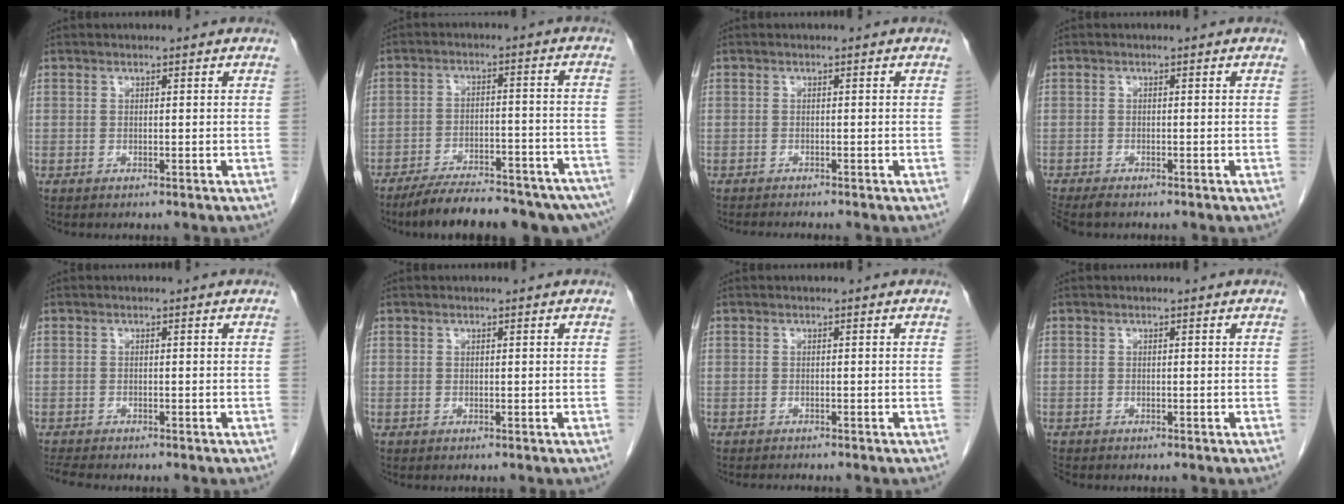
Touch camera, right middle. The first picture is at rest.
{"total": 20.3, "force": [-16.8, 4.2, 10.6], "torque": [-0.115, 0.003, -0.228]}
{"total": 3.0, "force": [-2.8, -0.2, 1.1], "torque": [-0.016, -0.009, -0.042]}
{"total": 4.1, "force": [-3.4, 1.1, 1.9], "torque": [-0.032, -0.011, -0.055]}
{"total": 3.1, "force": [-2.9, 0.2, 1.2], "torque": [-0.025, -0.013, -0.047]}
{"total": 0.0}
{"total": 2.1, "force": [-2.0, -0.1, 0.7], "torque": [-0.013, -0.006, -0.026]}
{"total": 1.2, "force": [-1.1, 0.3, 0.3], "torque": [-0.012, -0.004, -0.020]}